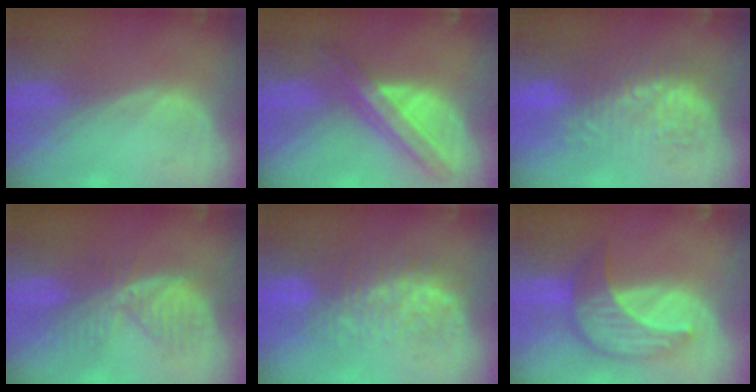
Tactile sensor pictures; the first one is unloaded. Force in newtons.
{"total": 8.3, "press": 7.1, "slide": 4.4}
{"total": 8.9, "press": 8.6, "slide": 2.2}
{"total": 6.4, "press": 6.2, "slide": 1.7}
{"total": 7.9, "press": 7.7, "slide": 1.8}
{"total": 7.9, "press": 7.5, "slide": 2.4}